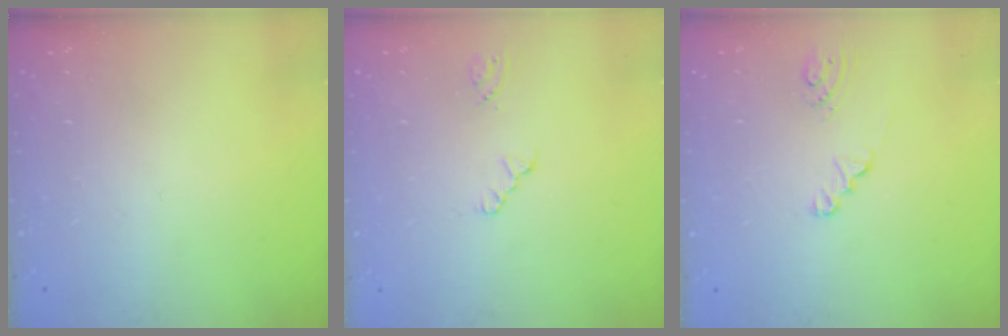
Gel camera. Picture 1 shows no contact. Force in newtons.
{"total": 0.0}
{"total": 2.4, "press": 2.4, "slide": 0.2}